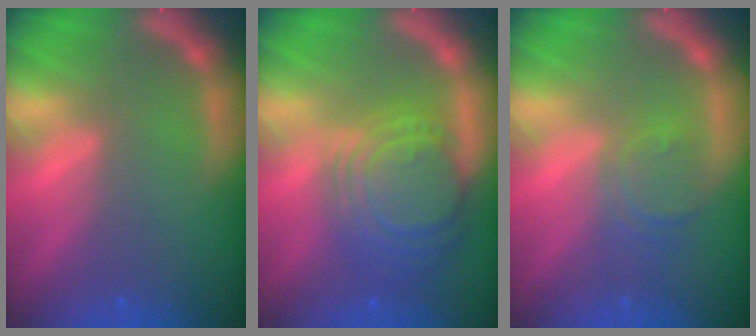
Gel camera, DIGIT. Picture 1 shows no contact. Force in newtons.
{"total": 10.0}
{"total": 3.0}